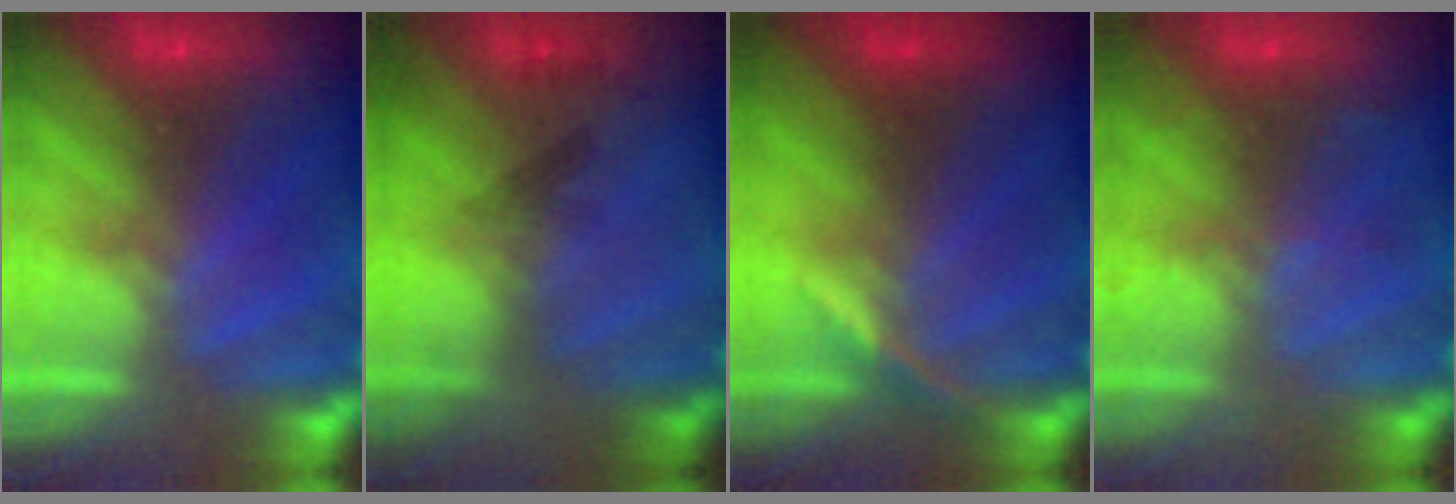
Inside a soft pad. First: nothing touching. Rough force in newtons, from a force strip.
{"total": 2.3}
{"total": 3.0}
{"total": 2.3}